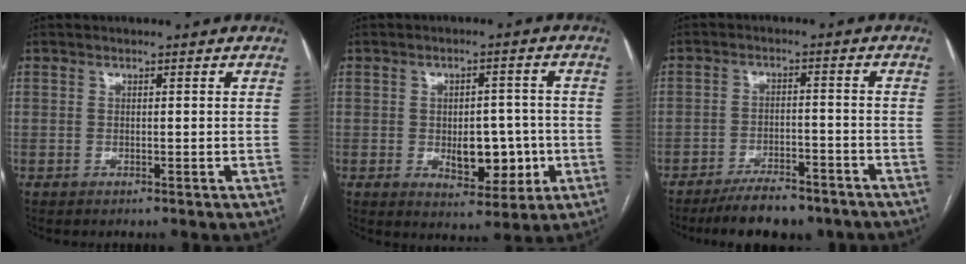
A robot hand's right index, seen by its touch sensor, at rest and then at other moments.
{"total": 8.0, "force": [-1.6, 4.2, 6.6], "torque": [-0.086, 0.005, -0.012]}
{"total": 9.8, "force": [-8.0, 2.9, 4.8], "torque": [-0.068, -0.007, -0.123]}